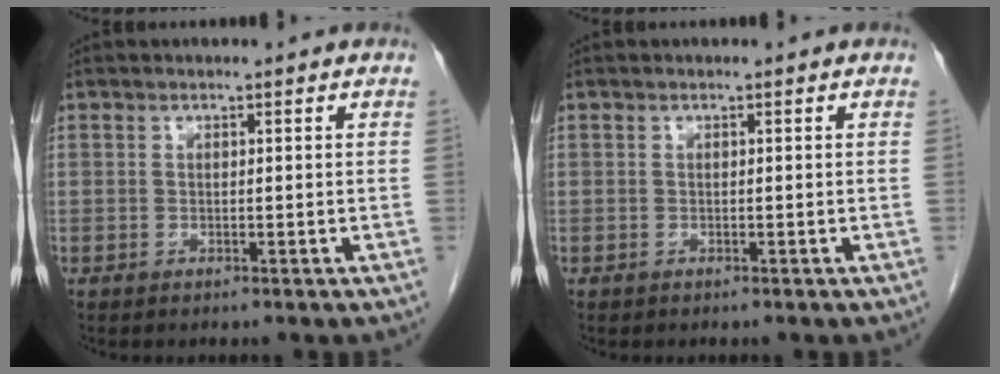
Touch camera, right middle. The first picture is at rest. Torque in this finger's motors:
{"motor_torque": [0.04, 0.01, -0.02, 0.00]}